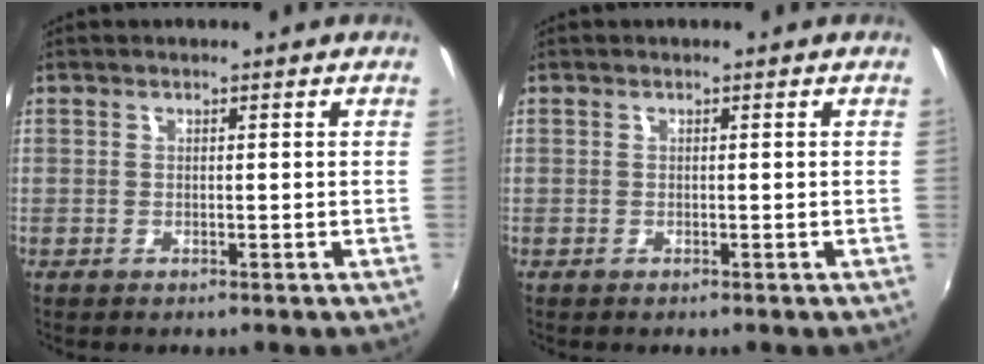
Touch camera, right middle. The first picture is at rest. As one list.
[{"total": 0.0}]